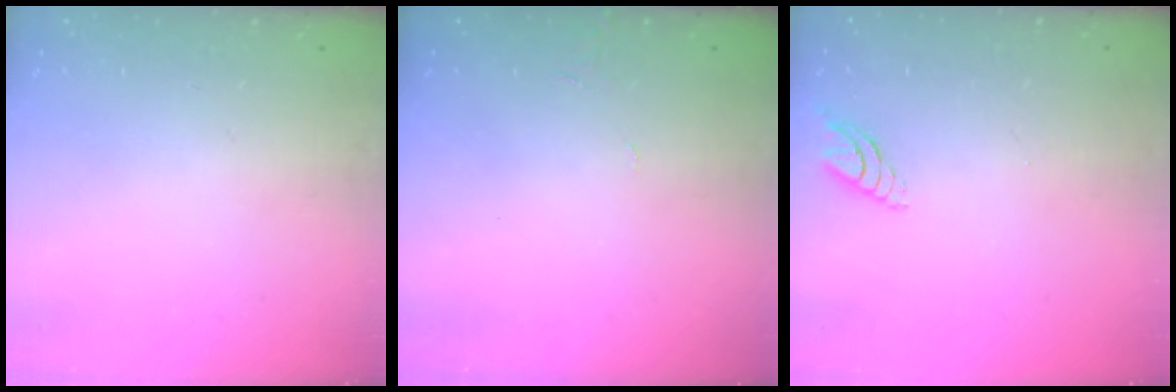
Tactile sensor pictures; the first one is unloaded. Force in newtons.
{"total": 3.5, "press": 3.5, "slide": 0.3}
{"total": 4.9, "press": 4.9, "slide": 0.6}